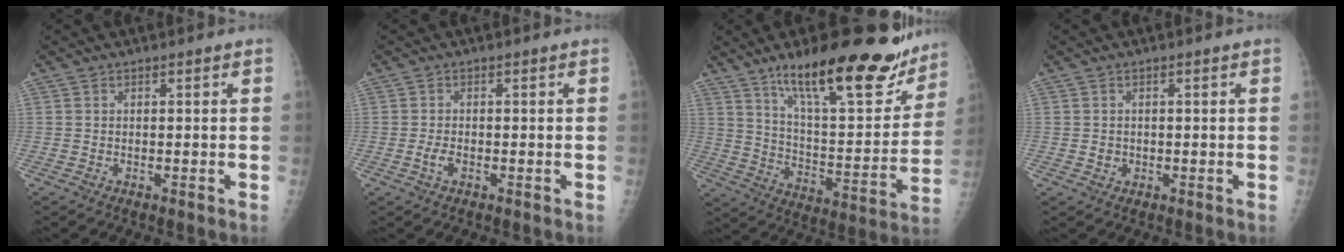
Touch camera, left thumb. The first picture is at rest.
{"total": 1.8, "force": [-0.6, 0.9, 1.4], "torque": [-0.033, 0.002, -0.013]}
{"total": 26.0, "force": [17.7, 8.0, 17.3], "torque": [-0.208, -0.077, 0.275]}
{"total": 1.3, "force": [-0.1, 1.2, 0.5], "torque": [-0.005, 0.002, 0.003]}